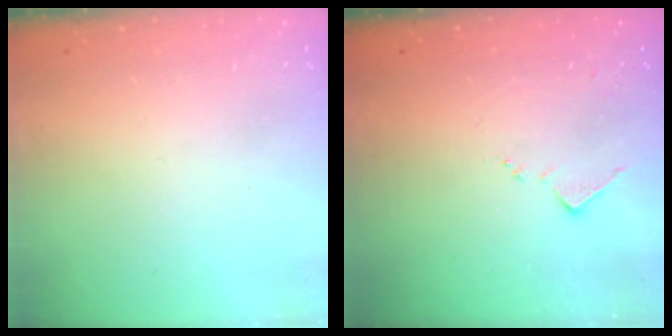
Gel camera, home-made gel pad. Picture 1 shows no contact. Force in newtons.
{"total": 7.1, "press": 7.1, "slide": 0.7}